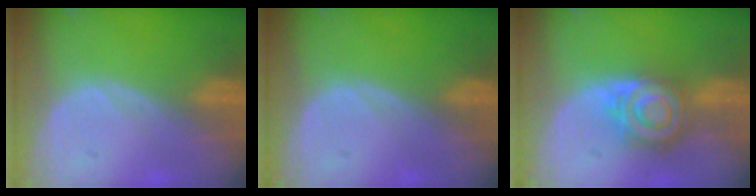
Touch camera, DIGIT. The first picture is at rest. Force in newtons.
{"total": 0.0}
{"total": 8.0, "press": 7.1, "slide": 3.7}